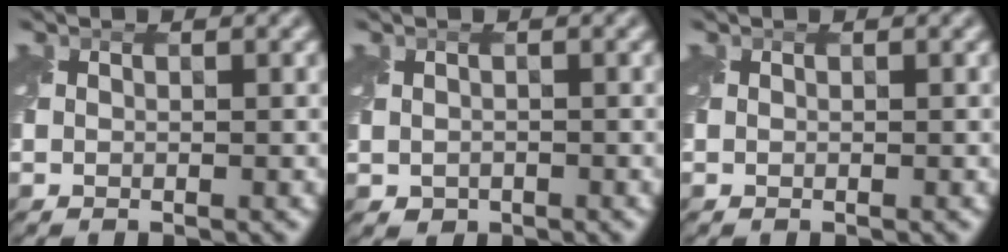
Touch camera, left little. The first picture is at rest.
{"total": 1.1, "force": [-0.3, 0.9, 0.4], "torque": [-0.008, -0.008, -0.004]}
{"total": 0.0}